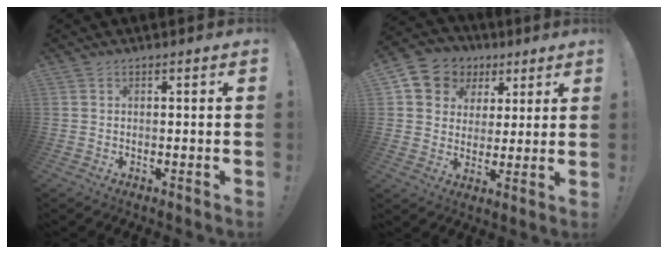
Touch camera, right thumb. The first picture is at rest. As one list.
[{"total": 8.9, "force": [3.4, 7.9, 2.4], "torque": [-0.036, -0.021, 0.072]}]